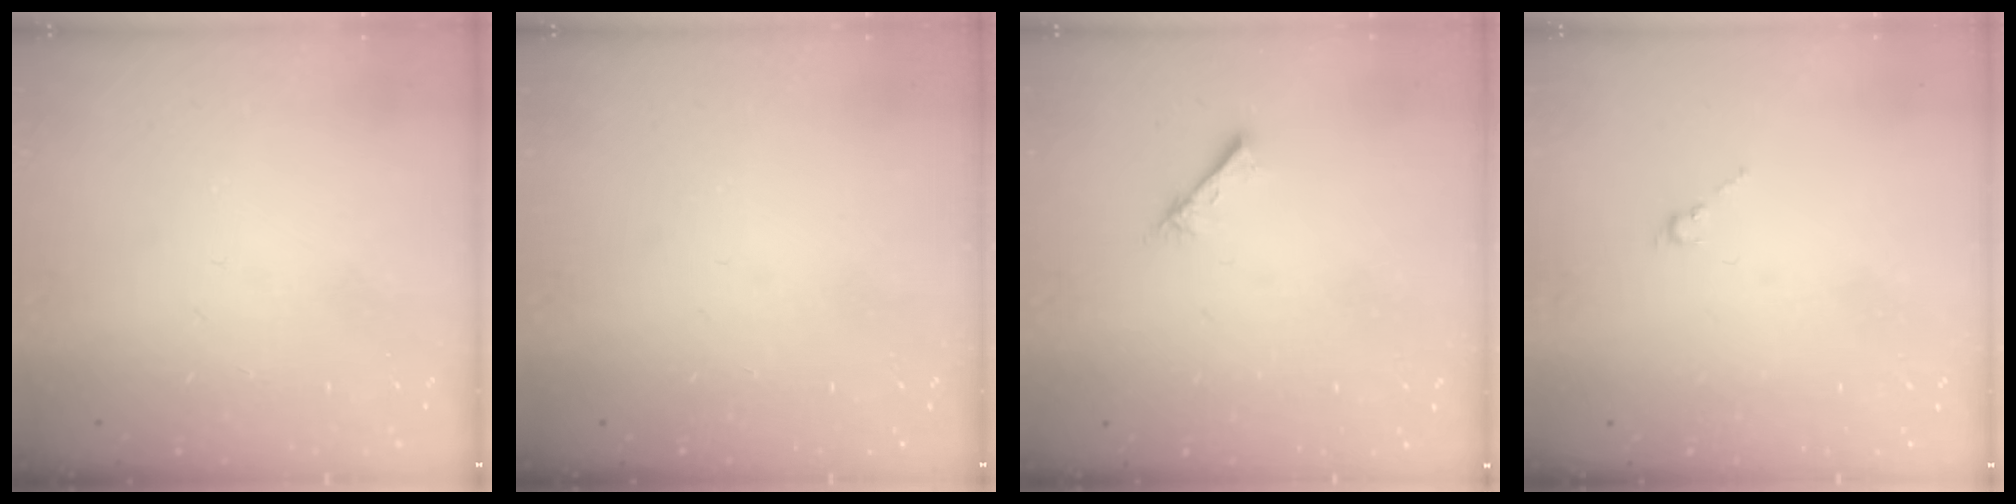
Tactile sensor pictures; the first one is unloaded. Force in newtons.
{"total": 0.0}
{"total": 2.3, "press": 2.3, "slide": 0.3}
{"total": 0.0}